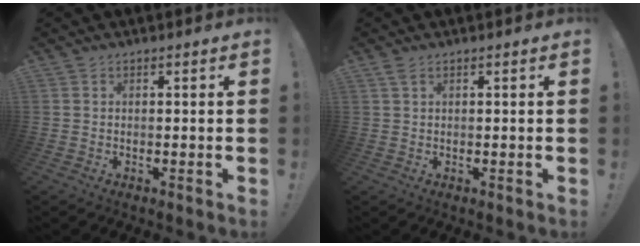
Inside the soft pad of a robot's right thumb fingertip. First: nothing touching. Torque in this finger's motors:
{"motor_torque": [-0.06, 0.32, 0.43, -0.03, -0.04]}